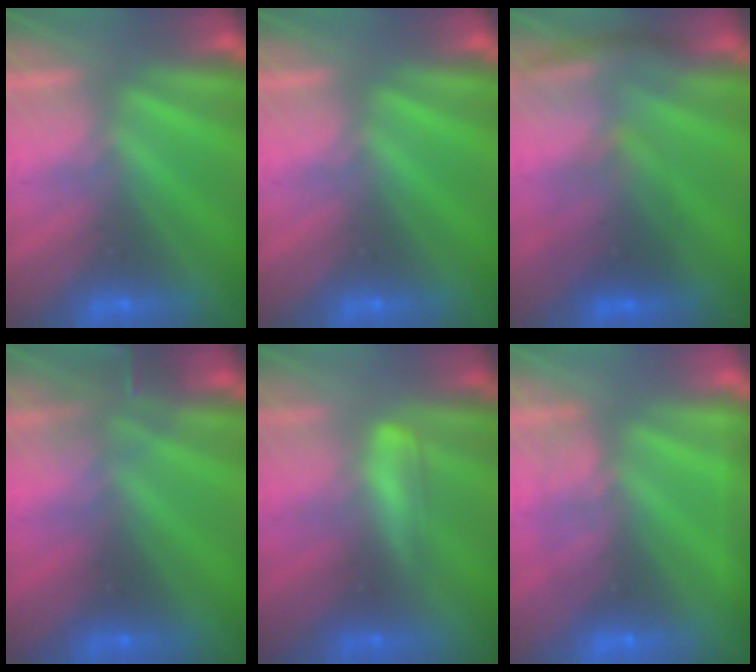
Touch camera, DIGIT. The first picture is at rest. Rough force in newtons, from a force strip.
{"total": 0.0}
{"total": 2.7}
{"total": 3.0}
{"total": 2.1}
{"total": 2.2}